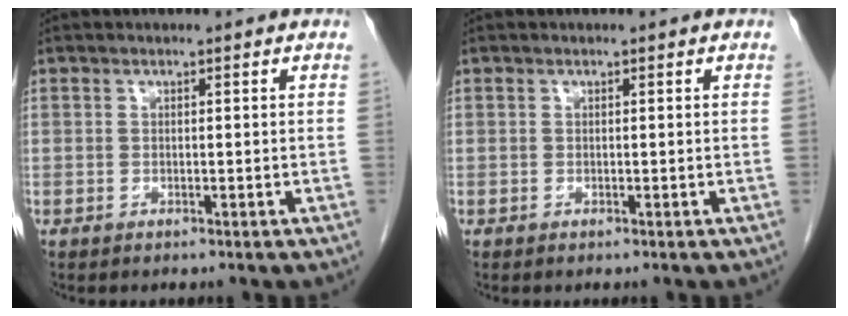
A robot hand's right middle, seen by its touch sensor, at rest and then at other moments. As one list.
[{"total": 0.0}]